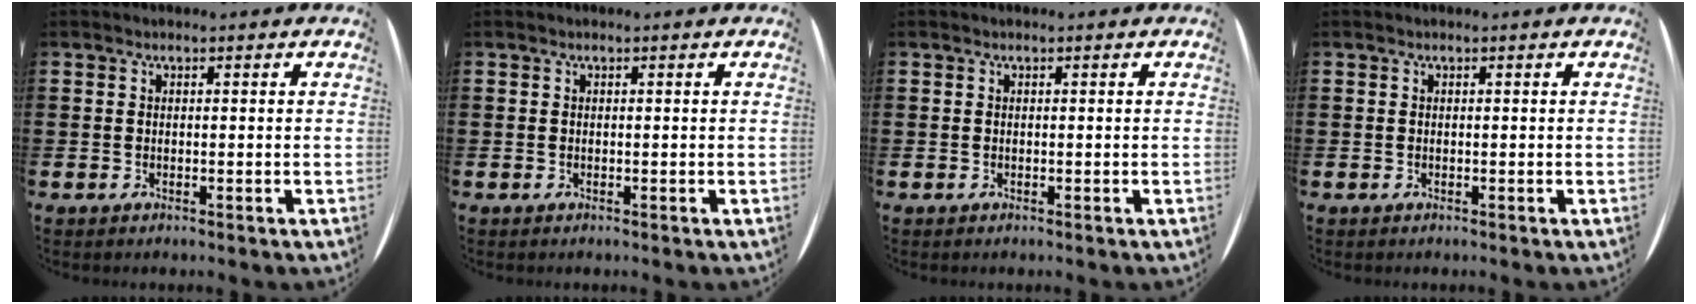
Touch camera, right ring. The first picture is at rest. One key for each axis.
{"total": 0.0}
{"total": 0.0}
{"total": 0.0}